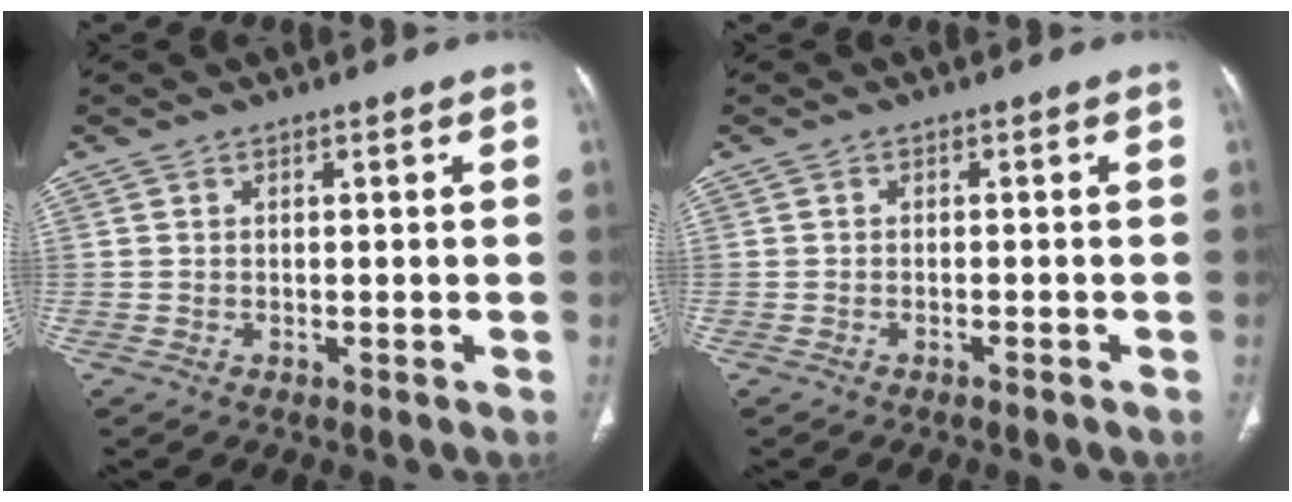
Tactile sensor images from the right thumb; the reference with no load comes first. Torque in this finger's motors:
{"motor_torque": [-0.36, -0.10, -0.59, 0.24, -0.04]}